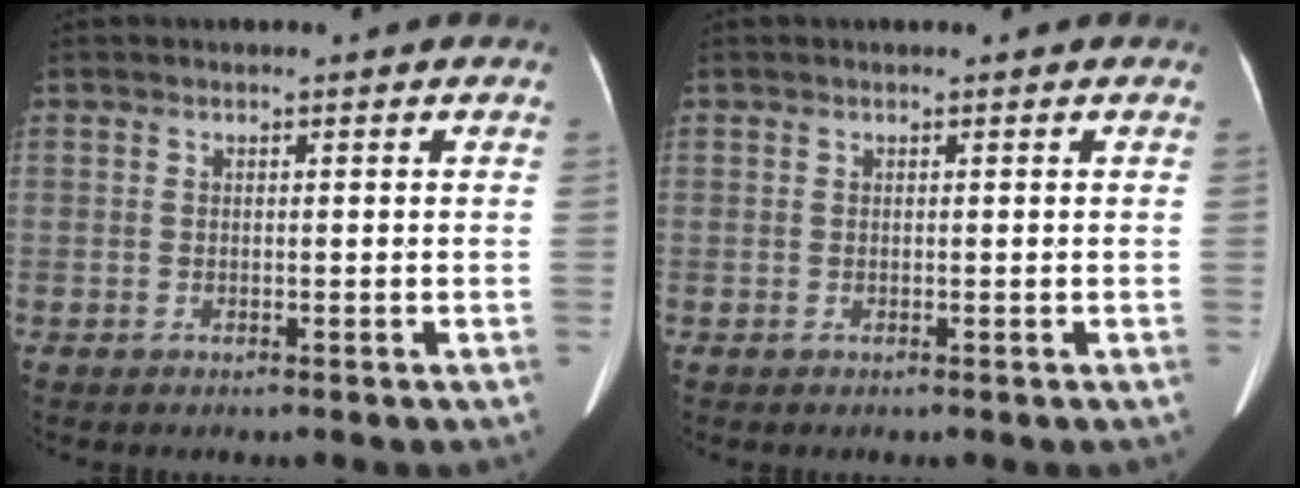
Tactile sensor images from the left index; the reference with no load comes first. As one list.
[{"total": 0.0}]